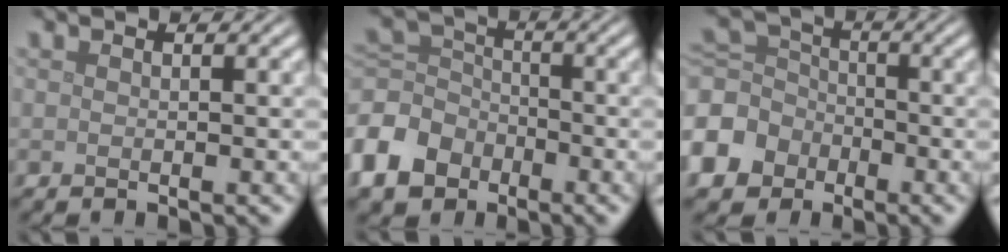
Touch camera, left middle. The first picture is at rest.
{"total": 7.2, "force": [-3.9, 5.3, 3.0], "torque": [-0.078, -0.001, -0.097]}
{"total": 6.5, "force": [-3.1, 5.2, 2.2], "torque": [-0.065, 0.000, -0.073]}